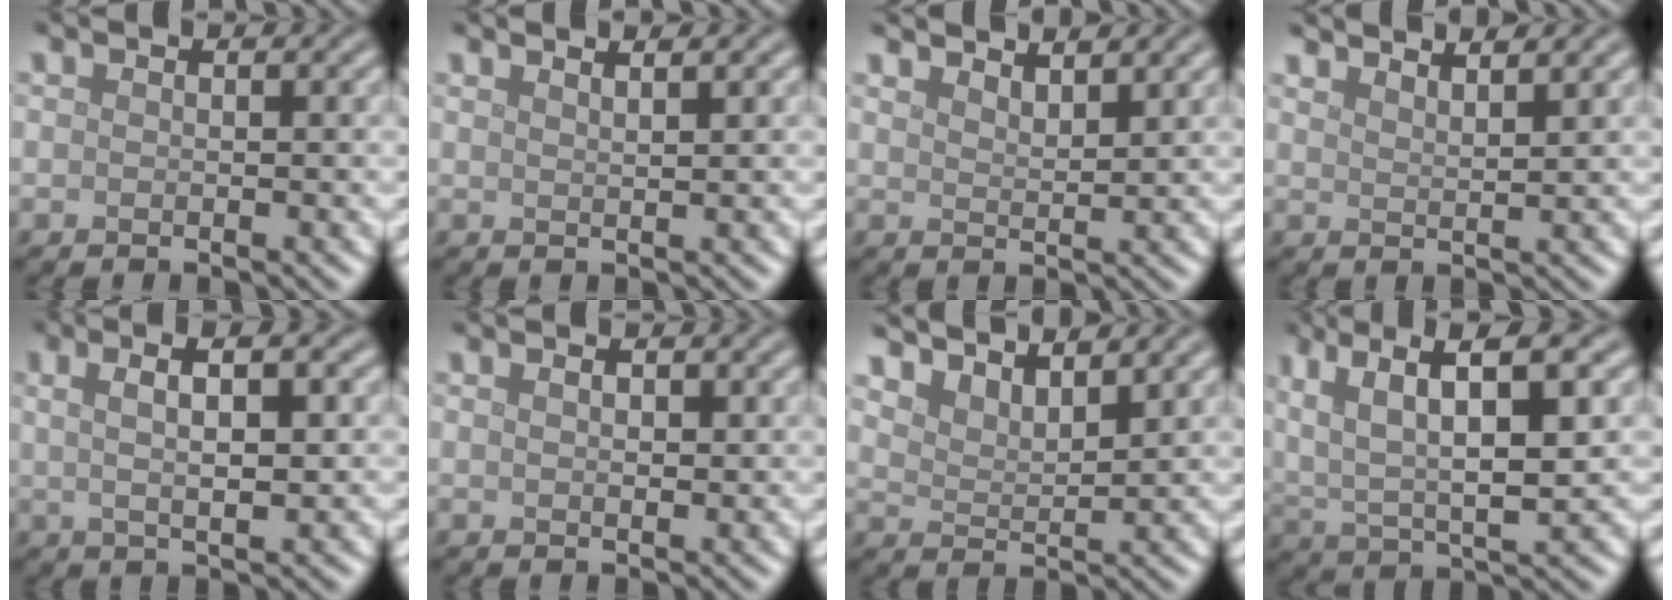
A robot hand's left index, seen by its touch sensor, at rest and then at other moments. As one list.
[{"total": 2.6, "force": [1.8, 0.9, 1.5], "torque": [0.008, 0.010, -0.003]}, {"total": 3.9, "force": [3.5, 0.8, 1.3], "torque": [-0.008, 0.007, 0.044]}, {"total": 4.8, "force": [4.2, 1.2, 2.0], "torque": [0.000, 0.022, 0.033]}, {"total": 5.0, "force": [1.3, 1.4, 4.7], "torque": [-0.073, 0.005, 0.017]}, {"total": 1.4, "force": [0.5, 0.8, 1.1], "torque": [-0.017, -0.002, 0.013]}, {"total": 4.7, "force": [4.2, 1.2, 1.6], "torque": [-0.031, 0.000, 0.066]}, {"total": 9.9, "force": [4.0, 3.7, 8.3], "torque": [-0.157, 0.009, 0.070]}]